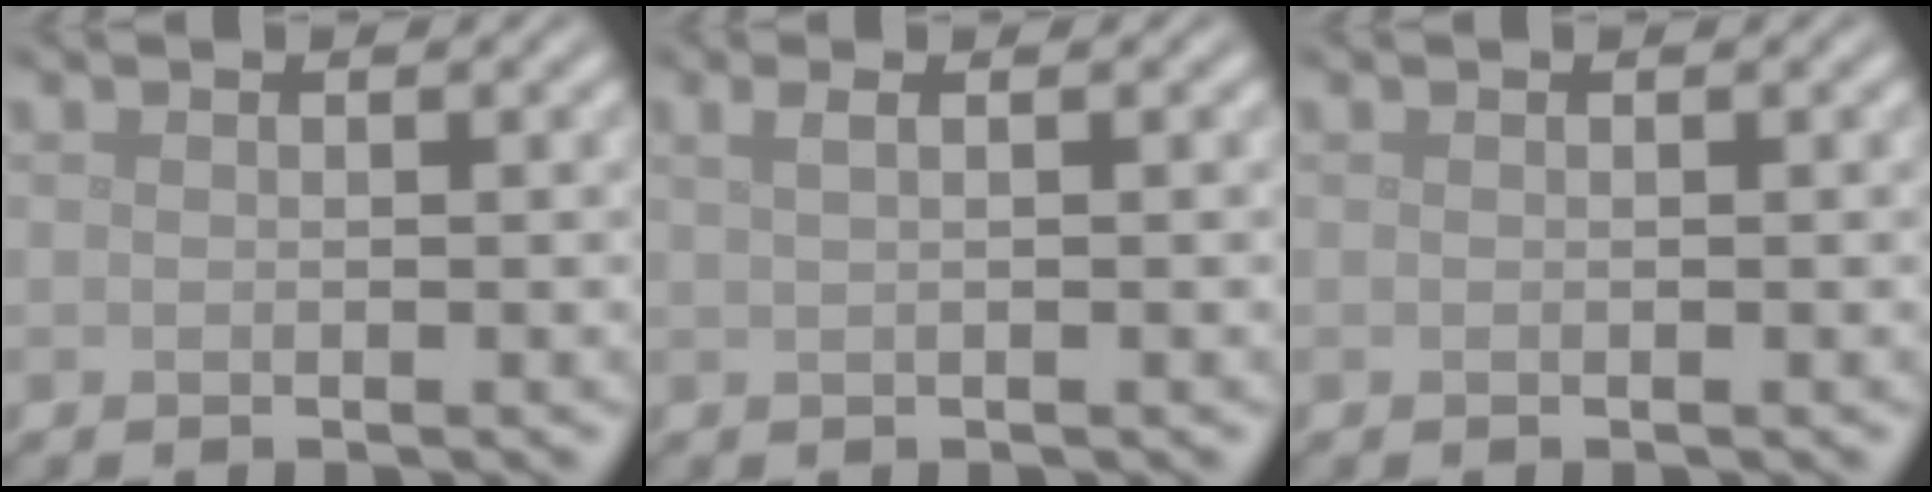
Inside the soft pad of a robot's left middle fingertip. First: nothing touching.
{"total": 2.3, "force": [1.0, 1.0, 1.7], "torque": [-0.019, 0.003, 0.000]}
{"total": 0.0}